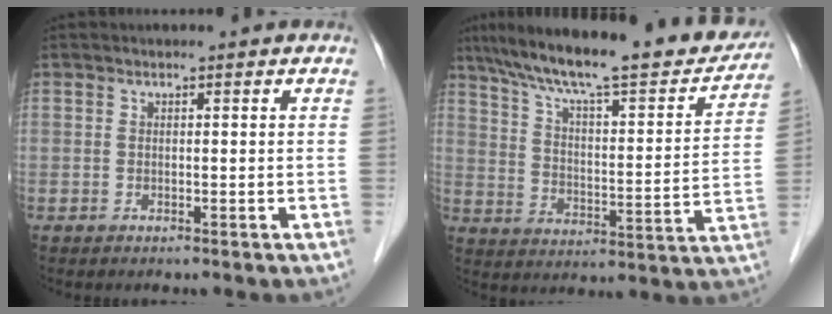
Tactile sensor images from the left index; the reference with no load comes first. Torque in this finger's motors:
{"motor_torque": [0.23, -0.24, 0.67, 0.17]}